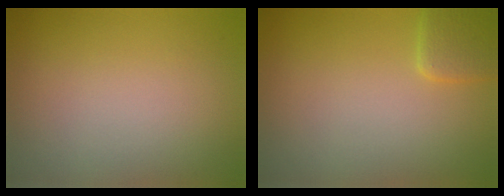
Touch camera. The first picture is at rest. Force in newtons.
{"total": 2.1, "press": 2.1, "slide": 0.1}